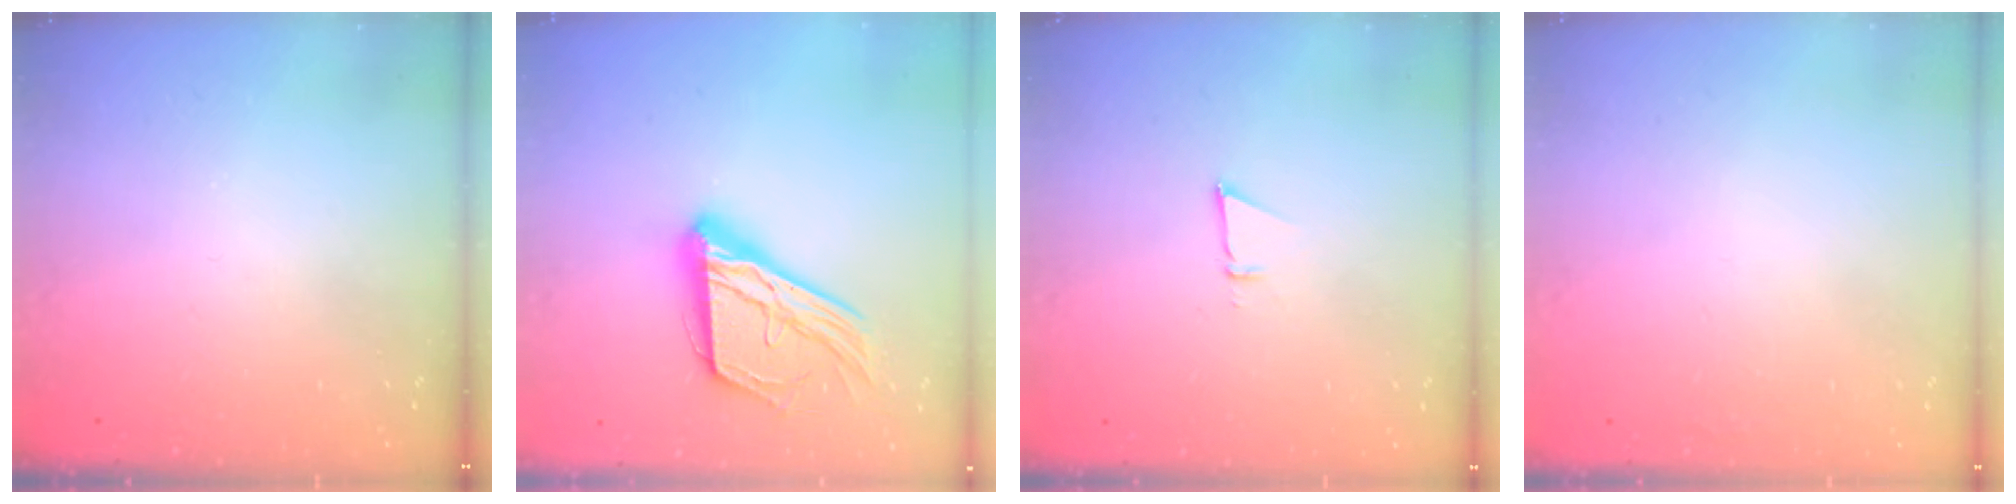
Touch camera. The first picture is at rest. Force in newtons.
{"total": 18.3, "press": 18.2, "slide": 1.6}
{"total": 2.7, "press": 2.6, "slide": 0.8}
{"total": 0.8, "press": 0.8, "slide": 0.1}